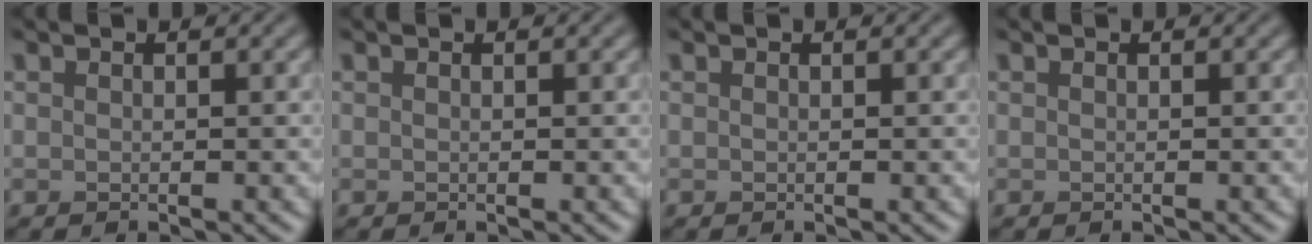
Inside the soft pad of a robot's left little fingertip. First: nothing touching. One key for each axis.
{"total": 0.0}
{"total": 0.0}
{"total": 0.0}